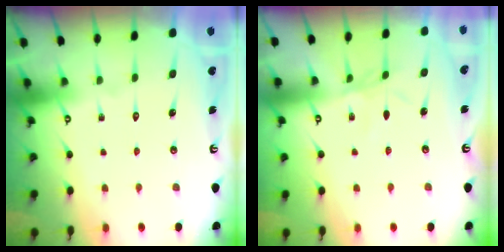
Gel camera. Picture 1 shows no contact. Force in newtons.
{"total": 3.0, "press": 2.9, "slide": 0.3}